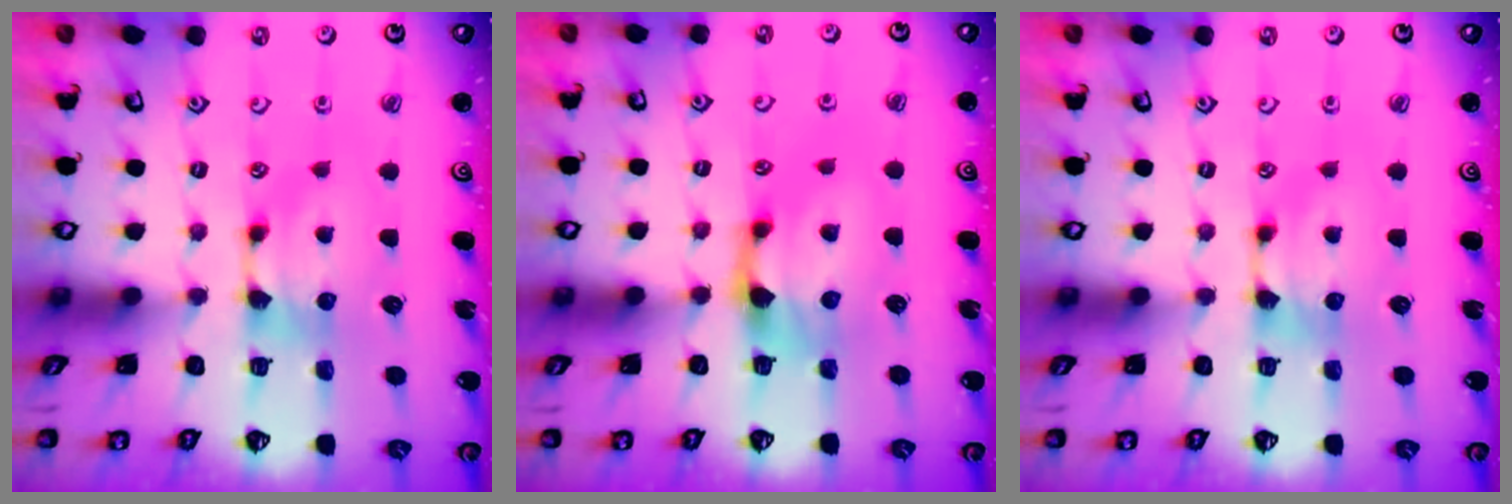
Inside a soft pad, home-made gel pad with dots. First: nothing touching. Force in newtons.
{"total": 2.5, "press": 2.0, "slide": 1.5}
{"total": 0.0}